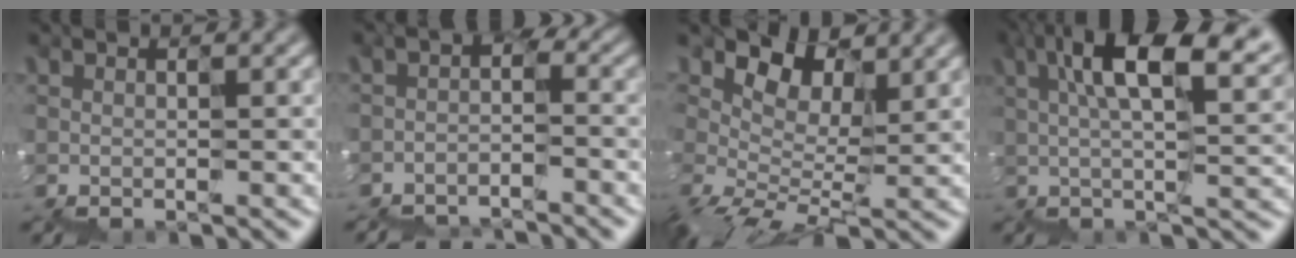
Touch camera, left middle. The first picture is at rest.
{"total": 3.8, "force": [-3.4, 1.1, 1.0], "torque": [-0.032, -0.011, -0.049]}
{"total": 5.0, "force": [2.9, 2.7, 3.0], "torque": [-0.084, 0.008, 0.057]}
{"total": 10.3, "force": [3.9, 3.7, 8.8], "torque": [-0.144, 0.016, 0.070]}